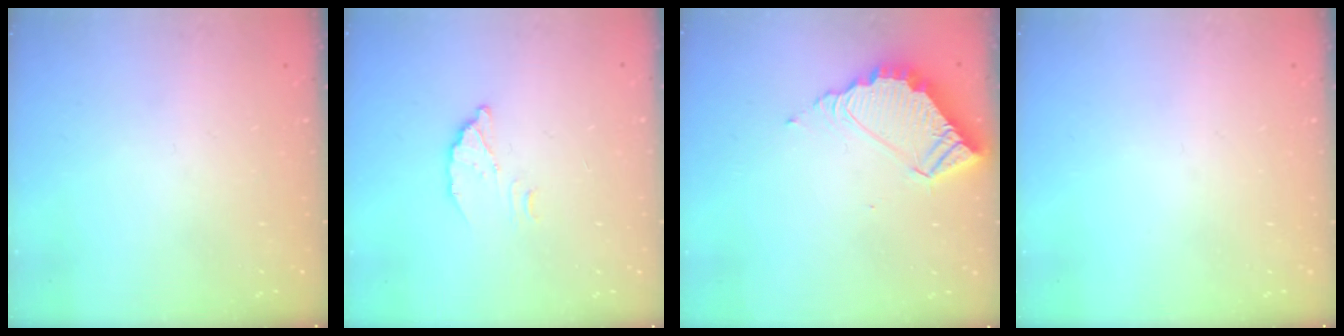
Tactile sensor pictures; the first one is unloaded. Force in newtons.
{"total": 3.7, "press": 3.7, "slide": 0.1}
{"total": 5.9, "press": 5.9, "slide": 0.3}
{"total": 0.0}